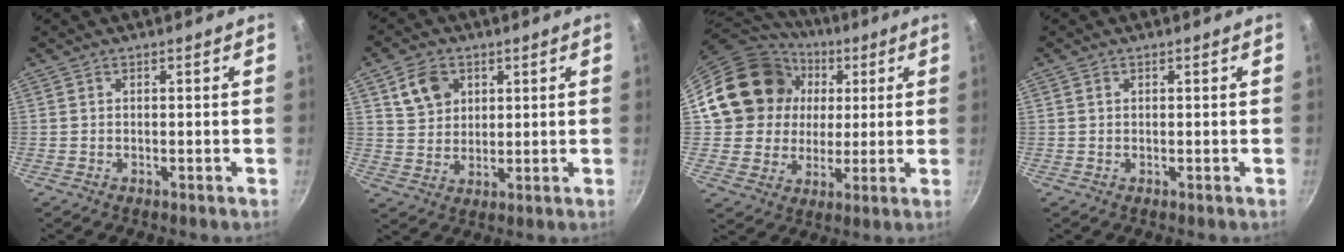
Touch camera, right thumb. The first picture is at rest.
{"total": 7.7, "force": [3.3, 6.0, 3.7], "torque": [-0.045, -0.004, 0.064]}
{"total": 19.6, "force": [4.7, 17.2, 7.9], "torque": [-0.133, 0.017, 0.087]}
{"total": 0.8, "force": [0.3, 0.7, 0.3], "torque": [-0.004, 0.003, 0.004]}